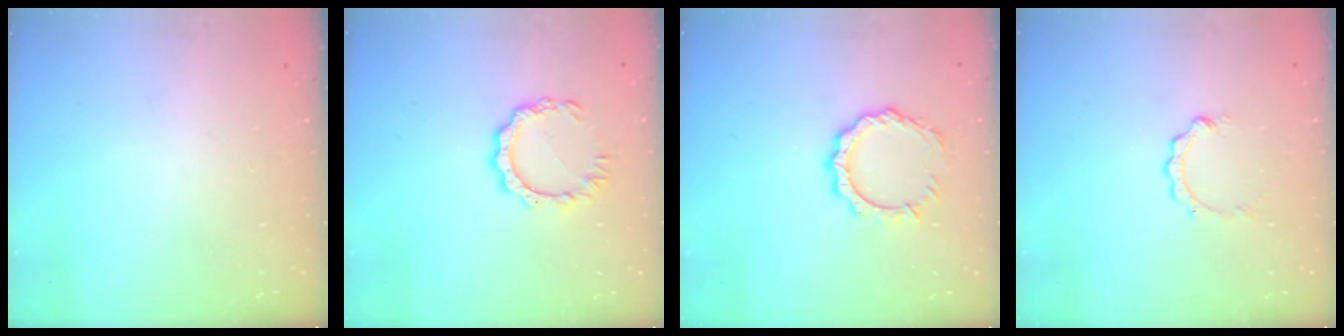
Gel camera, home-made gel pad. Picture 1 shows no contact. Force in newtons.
{"total": 7.8, "press": 7.8, "slide": 0.8}
{"total": 9.1, "press": 9.1, "slide": 0.7}
{"total": 2.8, "press": 2.8, "slide": 0.4}